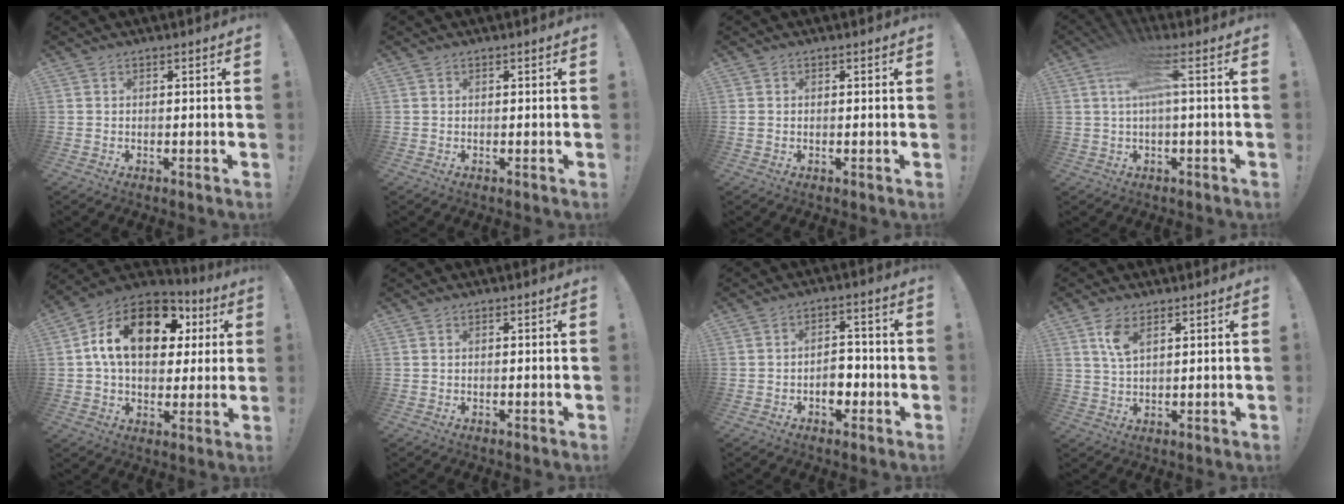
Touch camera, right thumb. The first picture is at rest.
{"total": 0.0}
{"total": 0.6, "force": [0.1, 0.5, 0.3], "torque": [-0.008, 0.002, 0.002]}
{"total": 7.7, "force": [1.9, 1.6, 7.3], "torque": [-0.131, -0.001, 0.031]}
{"total": 19.3, "force": [5.9, 12.0, 14.0], "torque": [-0.240, -0.011, 0.097]}
{"total": 0.0}
{"total": 6.4, "force": [-2.2, 4.7, 3.9], "torque": [-0.064, 0.015, -0.038]}
{"total": 6.0, "force": [2.9, 2.7, 4.4], "torque": [-0.081, -0.006, 0.054]}